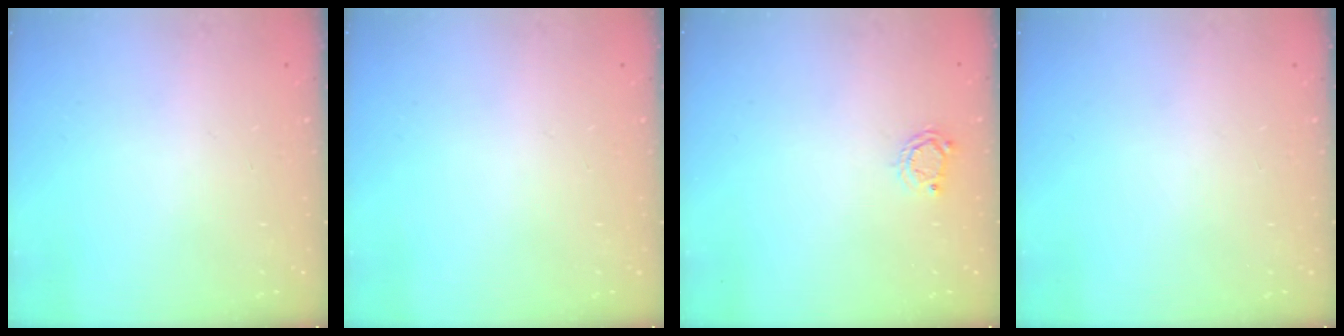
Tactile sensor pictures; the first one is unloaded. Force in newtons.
{"total": 0.0}
{"total": 4.2, "press": 4.2, "slide": 0.6}
{"total": 0.0}